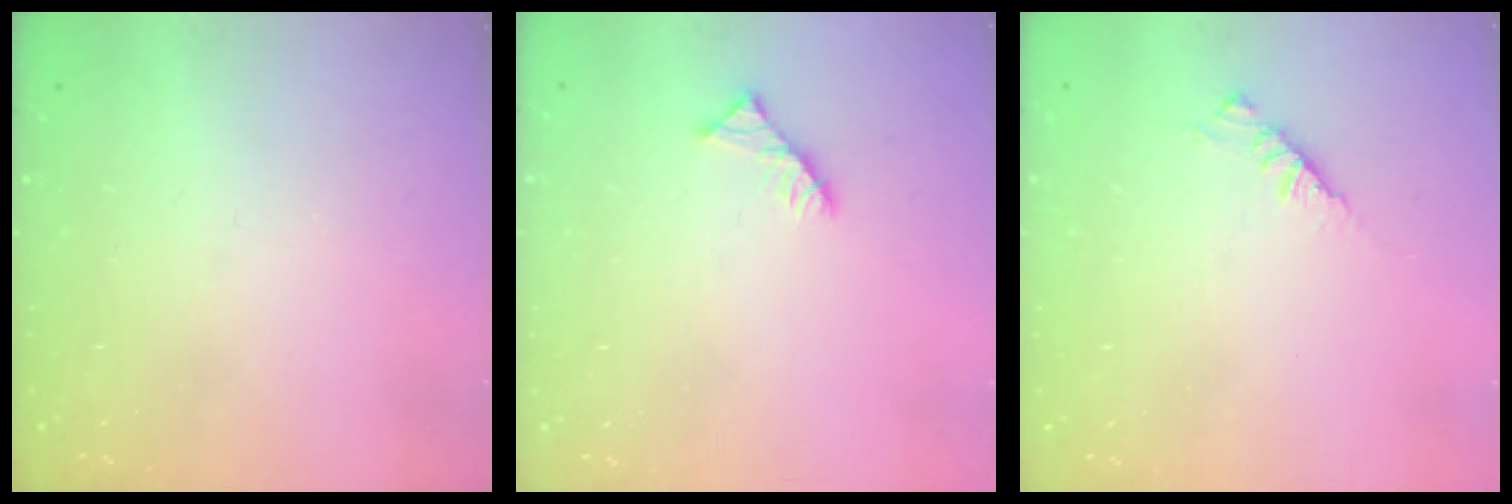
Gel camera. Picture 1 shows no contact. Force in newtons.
{"total": 2.9, "press": 2.9, "slide": 0.4}
{"total": 2.9, "press": 2.8, "slide": 0.7}